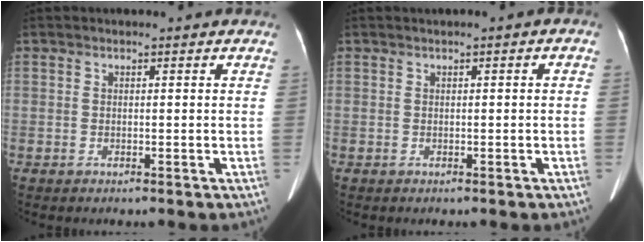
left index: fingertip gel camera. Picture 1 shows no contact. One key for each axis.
{"total": 0.7, "fx": 0.1, "fy": 0.2, "fz": 0.7, "tx": -0.009, "ty": 0.007, "tz": 0.003}